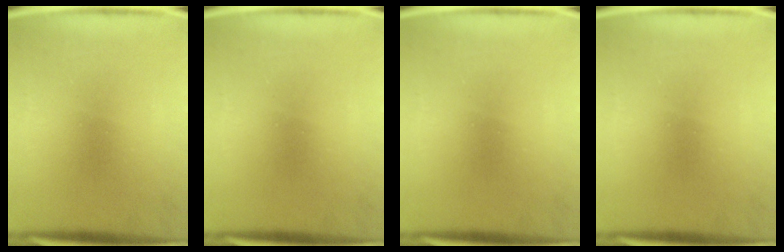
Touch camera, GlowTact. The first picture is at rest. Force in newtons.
{"total": 0.0}
{"total": 0.0}
{"total": 0.0}